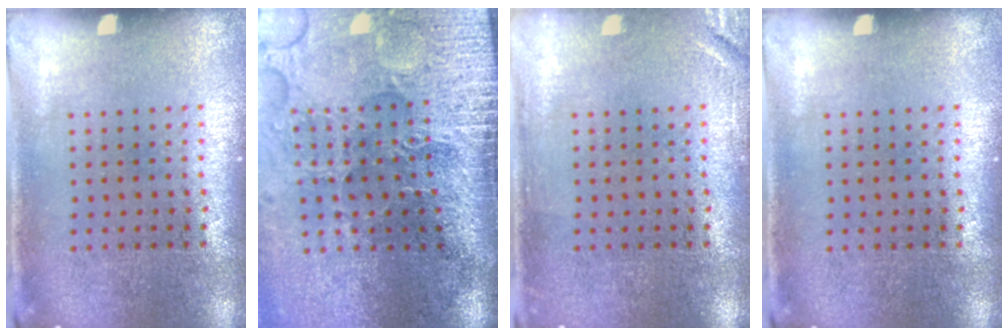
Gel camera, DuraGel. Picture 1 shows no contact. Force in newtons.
{"total": 5.0, "press": 4.1, "slide": 2.8}
{"total": 1.5, "press": 1.5, "slide": 0.3}
{"total": 0.0}